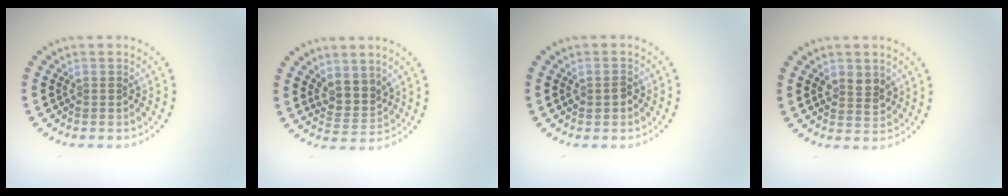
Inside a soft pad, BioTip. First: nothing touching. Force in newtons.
{"total": 2.9, "press": 2.4, "slide": 1.6}
{"total": 1.2, "press": 1.2, "slide": 0.1}
{"total": 2.2, "press": 2.2, "slide": 0.4}